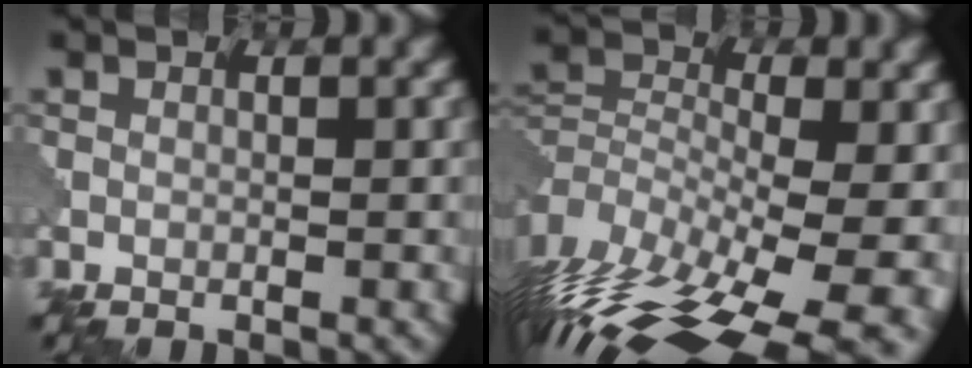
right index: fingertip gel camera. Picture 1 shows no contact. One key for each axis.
{"total": 16.3, "fx": -9.5, "fy": 7.5, "fz": 10.8, "tx": -0.199, "ty": -0.006, "tz": -0.120}